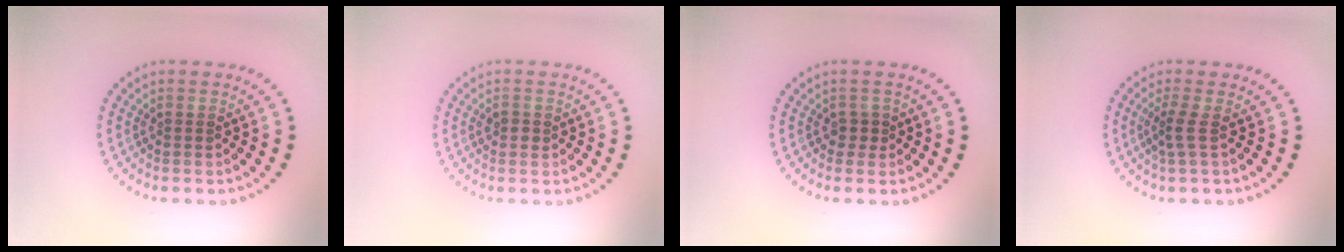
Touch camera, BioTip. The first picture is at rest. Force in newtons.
{"total": 1.0, "press": 1.0, "slide": 0.1}
{"total": 1.1, "press": 0.9, "slide": 0.6}
{"total": 1.7, "press": 1.1, "slide": 1.3}